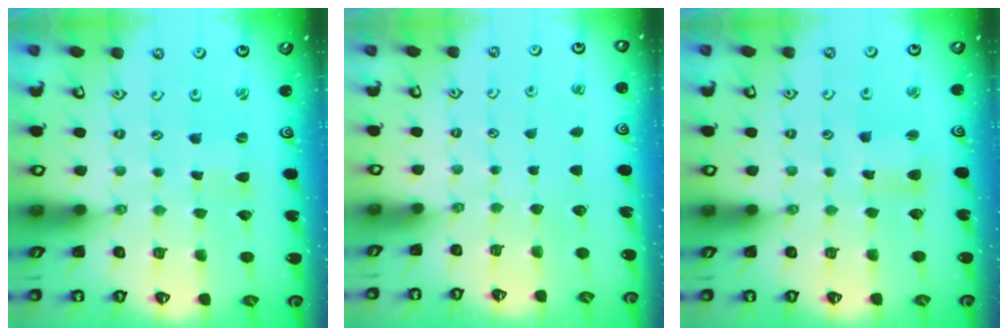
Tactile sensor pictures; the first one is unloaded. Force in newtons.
{"total": 0.0}
{"total": 4.1, "press": 4.1, "slide": 0.5}